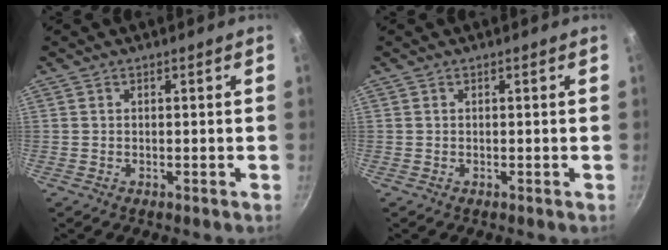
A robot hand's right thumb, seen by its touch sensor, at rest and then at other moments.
{"total": 0.0}